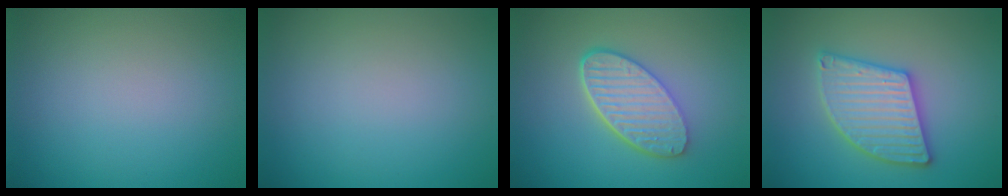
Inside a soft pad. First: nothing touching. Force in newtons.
{"total": 0.0}
{"total": 5.7, "press": 4.4, "slide": 3.6}
{"total": 5.5, "press": 5.5, "slide": 0.5}